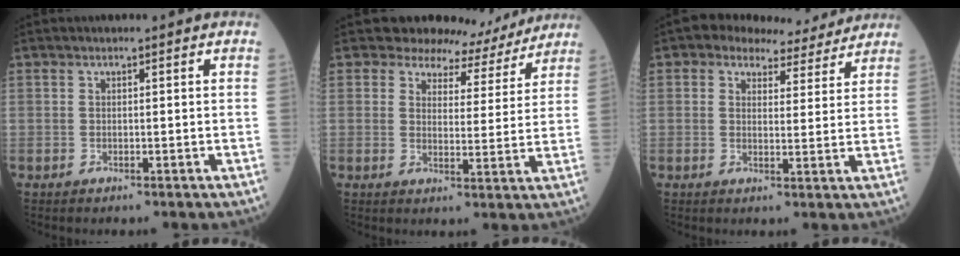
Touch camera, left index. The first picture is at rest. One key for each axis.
{"total": 7.6, "fx": 7.0, "fy": 2.7, "fz": -0.6, "tx": 0.017, "ty": -0.013, "tz": 0.076}
{"total": 8.1, "fx": 7.0, "fy": 3.5, "fz": 2.2, "tx": -0.021, "ty": 0.015, "tz": 0.080}